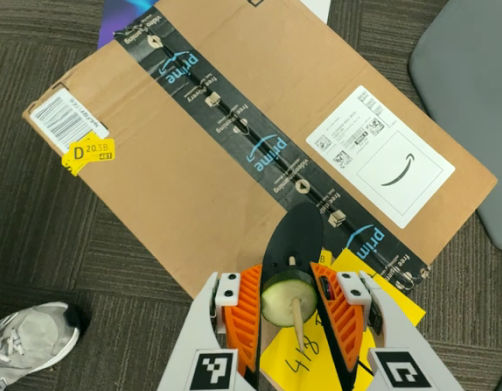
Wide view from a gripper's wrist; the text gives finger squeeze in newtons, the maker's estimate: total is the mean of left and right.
{"total": 8.7, "left": 8.9, "right": 8.6}